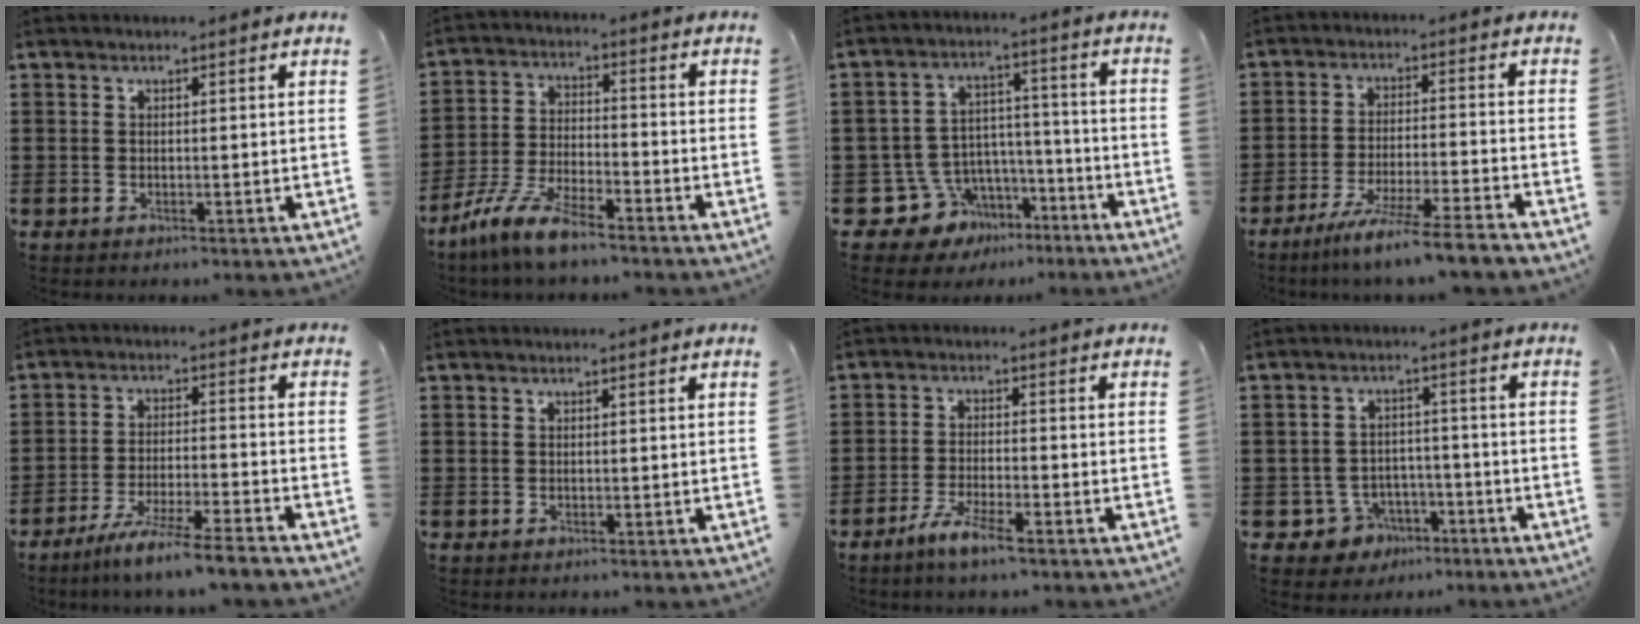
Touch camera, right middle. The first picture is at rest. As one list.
[{"total": 7.9, "force": [-6.7, 1.0, 3.9], "torque": [-0.099, -0.003, -0.136]}, {"total": 7.9, "force": [-5.1, 6.0, 0.6], "torque": [-0.043, 0.008, -0.094]}, {"total": 7.3, "force": [-6.4, -1.0, 3.4], "torque": [-0.060, -0.015, -0.123]}, {"total": 6.8, "force": [-6.0, -0.8, 3.0], "torque": [-0.056, -0.015, -0.115]}, {"total": 0.0}, {"total": 4.3, "force": [-3.4, 0.3, 2.6], "torque": [-0.057, -0.004, -0.066]}, {"total": 4.6, "force": [-3.4, 3.0, 0.9], "torque": [-0.038, 0.009, -0.071]}]